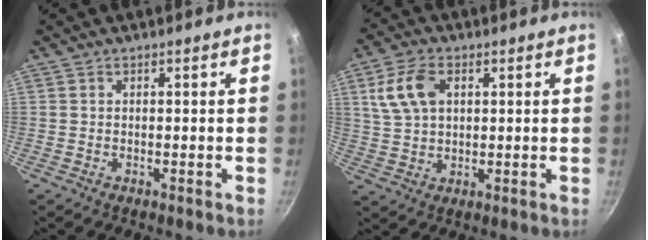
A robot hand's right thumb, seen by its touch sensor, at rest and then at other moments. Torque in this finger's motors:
{"motor_torque": [-0.19, 0.26, 0.03, 0.00, 0.08]}